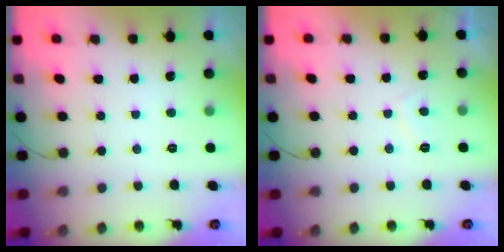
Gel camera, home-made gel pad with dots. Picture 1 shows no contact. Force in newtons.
{"total": 1.8, "press": 1.6, "slide": 0.8}